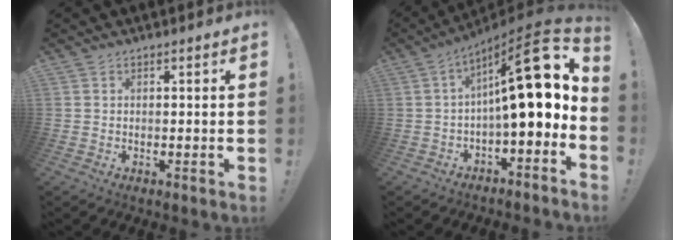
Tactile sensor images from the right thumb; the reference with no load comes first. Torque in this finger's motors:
{"motor_torque": [2.38, 2.63, 2.14, -0.63, 0.61]}